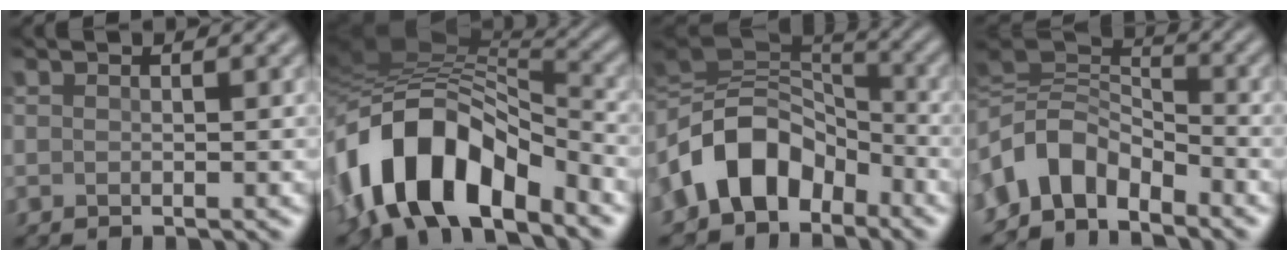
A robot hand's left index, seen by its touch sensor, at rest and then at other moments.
{"total": 12.5, "force": [-6.3, 6.5, 8.6], "torque": [-0.149, 0.007, -0.120]}
{"total": 10.0, "force": [-4.1, 6.9, 5.9], "torque": [-0.098, 0.017, -0.095]}
{"total": 7.3, "force": [-3.8, 4.7, 4.2], "torque": [-0.073, 0.005, -0.083]}